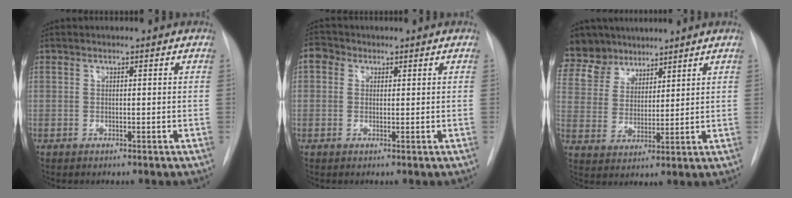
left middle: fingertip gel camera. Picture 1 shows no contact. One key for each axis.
{"total": 2.8, "fx": 0.9, "fy": 2.4, "fz": 1.1, "tx": -0.018, "ty": 0.015, "tz": 0.013}
{"total": 11.9, "fx": 9.9, "fy": 6.1, "fz": 2.1, "tx": -0.054, "ty": 0.025, "tz": 0.198}